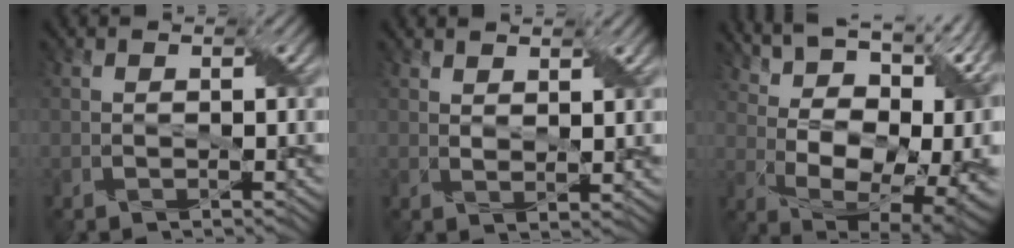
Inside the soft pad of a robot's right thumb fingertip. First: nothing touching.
{"total": 2.3, "force": [1.8, 0.7, 1.3], "torque": [-0.027, -0.003, 0.039]}
{"total": 19.6, "force": [8.4, 9.6, 14.9], "torque": [-0.229, 0.041, 0.166]}